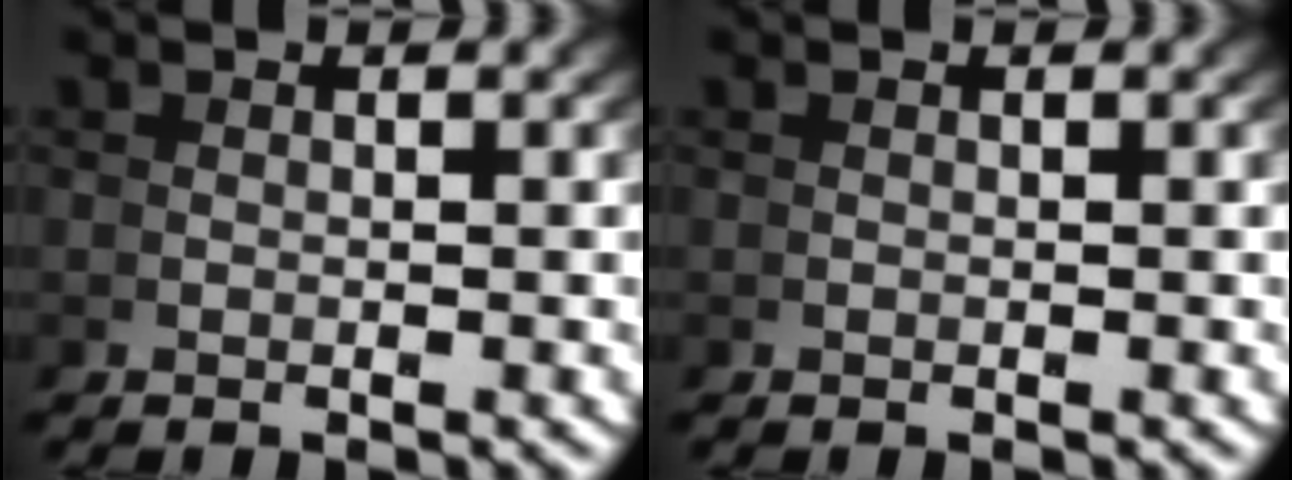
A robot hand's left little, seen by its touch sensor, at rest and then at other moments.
{"total": 0.0}